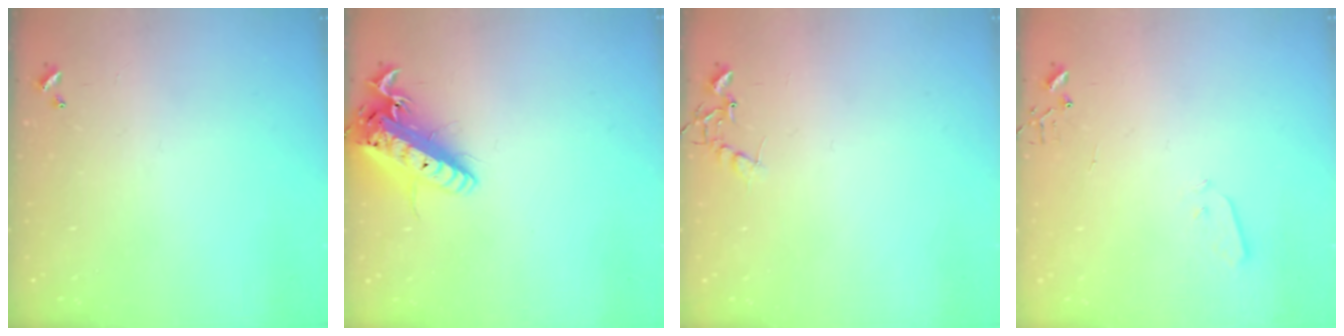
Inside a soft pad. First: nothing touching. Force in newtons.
{"total": 19.0, "press": 18.6, "slide": 3.8}
{"total": 6.8, "press": 6.8, "slide": 0.3}
{"total": 3.0, "press": 2.9, "slide": 0.7}